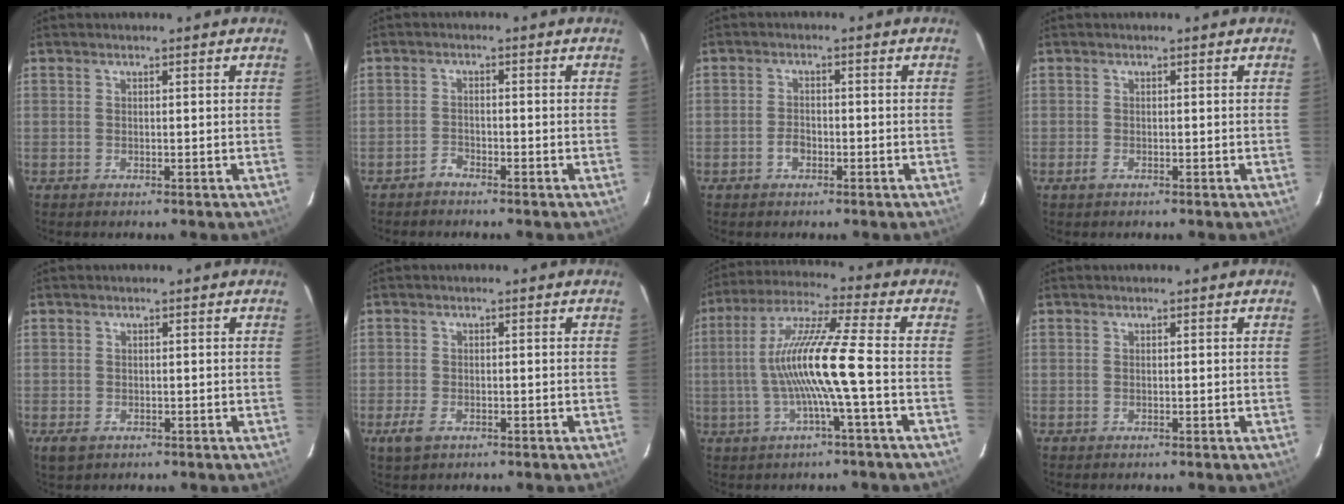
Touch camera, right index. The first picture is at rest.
{"total": 1.6, "force": [-1.6, 0.5, 0.1], "torque": [-0.002, 0.004, -0.031]}
{"total": 2.4, "force": [-1.2, 1.6, 1.3], "torque": [-0.027, 0.005, -0.023]}
{"total": 1.1, "force": [-0.6, 0.5, 0.7], "torque": [-0.014, -0.001, -0.013]}
{"total": 2.6, "force": [-1.1, 2.0, 1.2], "torque": [-0.023, -0.004, -0.016]}
{"total": 3.3, "force": [-1.7, 2.0, 2.0], "torque": [-0.044, -0.006, -0.030]}
{"total": 12.8, "force": [-2.2, -1.1, 12.5], "torque": [-0.240, 0.005, -0.037]}
{"total": 0.0}